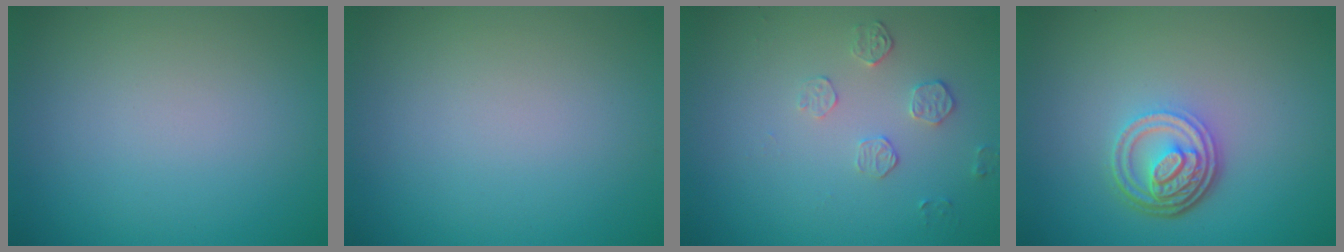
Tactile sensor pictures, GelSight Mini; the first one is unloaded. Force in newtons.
{"total": 0.0}
{"total": 1.7, "press": 1.0, "slide": 1.4}
{"total": 4.7, "press": 3.5, "slide": 3.2}